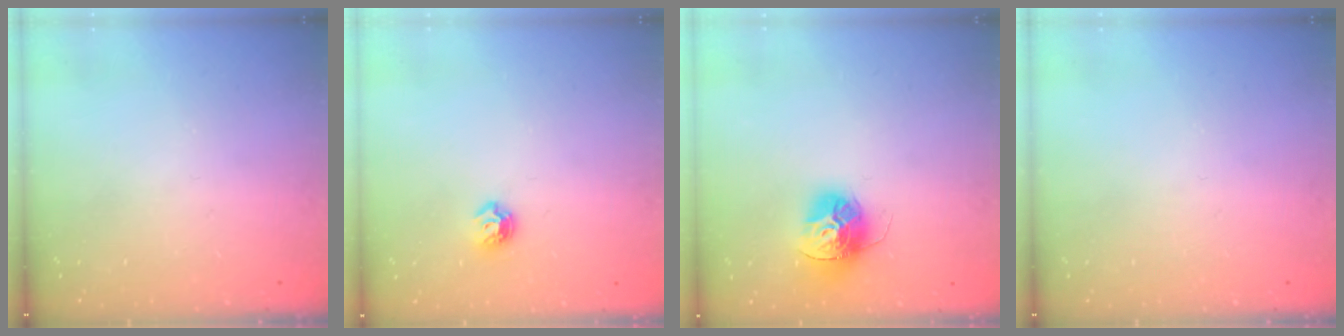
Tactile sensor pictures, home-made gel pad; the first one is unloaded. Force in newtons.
{"total": 5.2, "press": 5.1, "slide": 0.8}
{"total": 15.2, "press": 15.2, "slide": 1.4}
{"total": 0.0}